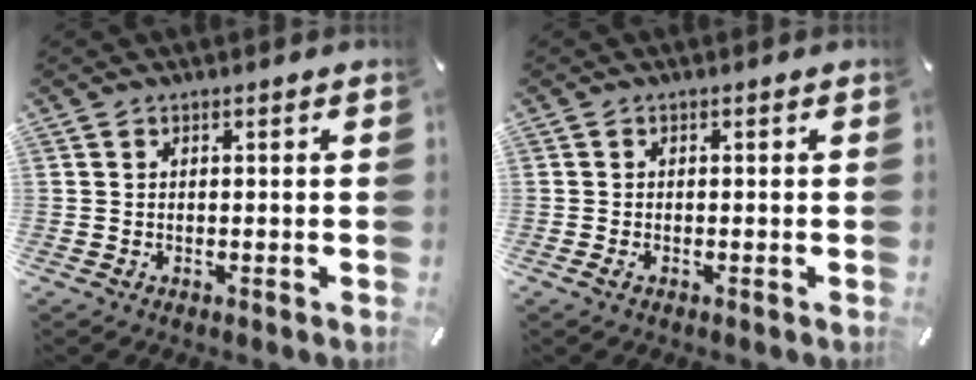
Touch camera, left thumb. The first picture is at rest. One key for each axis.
{"total": 1.0, "fx": -0.4, "fy": 0.6, "fz": 0.6, "tx": -0.011, "ty": -0.001, "tz": -0.009}